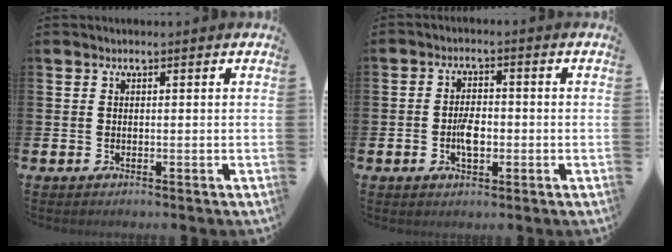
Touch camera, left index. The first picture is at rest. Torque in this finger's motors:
{"motor_torque": [0.25, -0.11, 0.10, 0.10]}